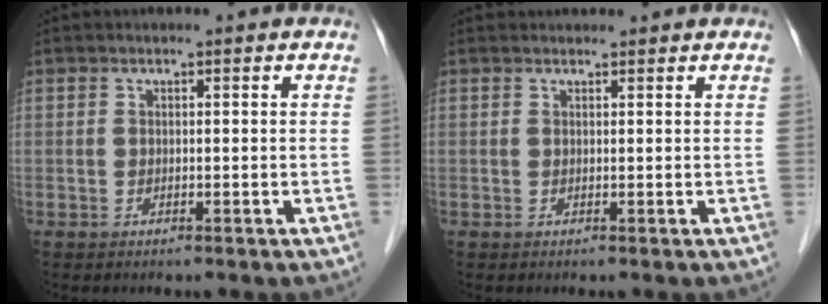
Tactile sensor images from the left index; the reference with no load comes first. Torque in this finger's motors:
{"motor_torque": [-0.15, -0.22, 0.01, -0.01]}